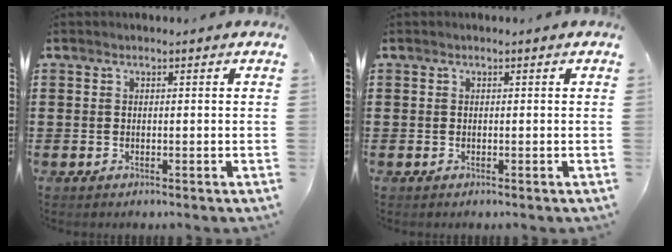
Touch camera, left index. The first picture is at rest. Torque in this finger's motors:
{"motor_torque": [-0.19, 0.08, 0.04, -0.01]}